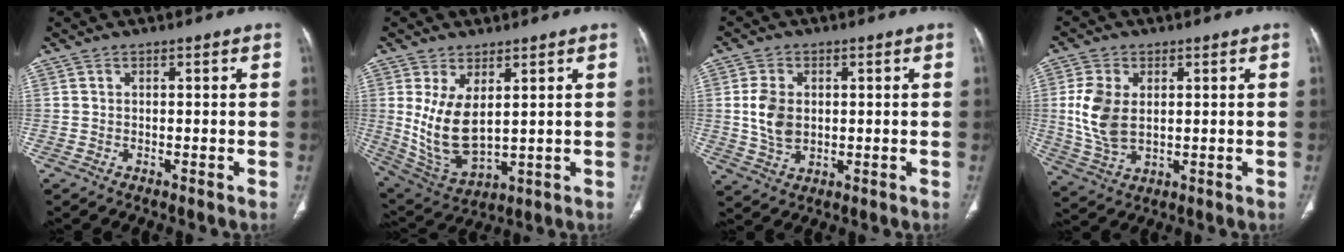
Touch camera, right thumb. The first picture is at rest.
{"total": 11.3, "force": [2.2, 6.1, 9.3], "torque": [-0.175, -0.021, 0.068]}
{"total": 7.0, "force": [0.5, 5.0, 4.9], "torque": [-0.087, -0.002, 0.018]}
{"total": 9.6, "force": [1.1, 6.1, 7.3], "torque": [-0.152, -0.006, 0.032]}